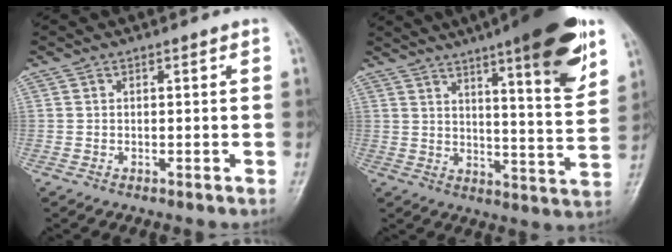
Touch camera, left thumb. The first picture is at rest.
{"total": 19.5, "force": [11.3, 3.6, 15.5], "torque": [-0.192, -0.049, 0.160]}